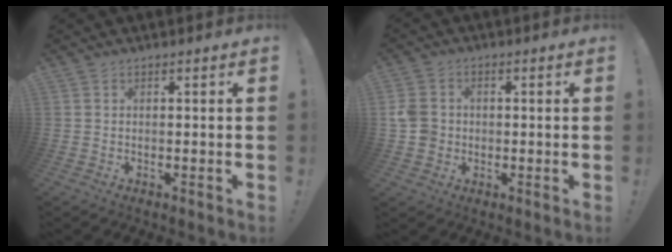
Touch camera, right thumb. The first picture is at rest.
{"total": 6.8, "force": [-0.5, 6.1, 2.9], "torque": [-0.062, 0.011, -0.008]}